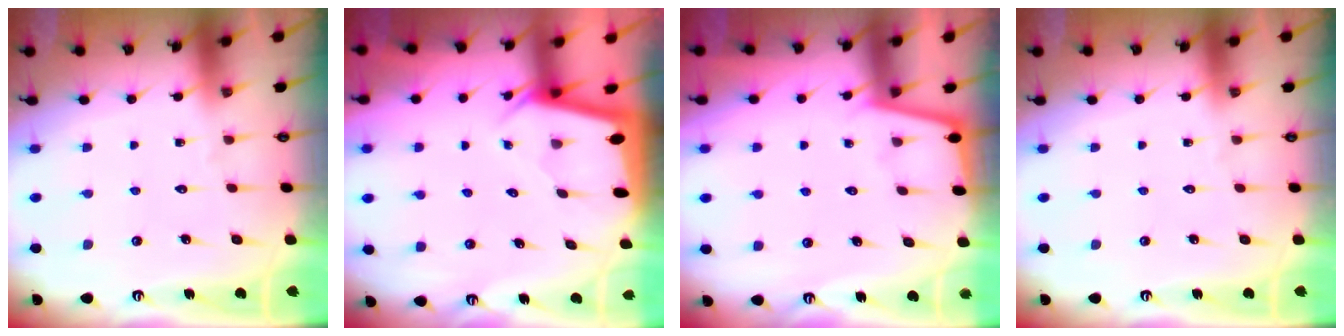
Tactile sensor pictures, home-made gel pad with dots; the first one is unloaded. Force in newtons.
{"total": 1.9, "press": 1.9, "slide": 0.1}
{"total": 1.8, "press": 1.8, "slide": 0.4}
{"total": 0.0}